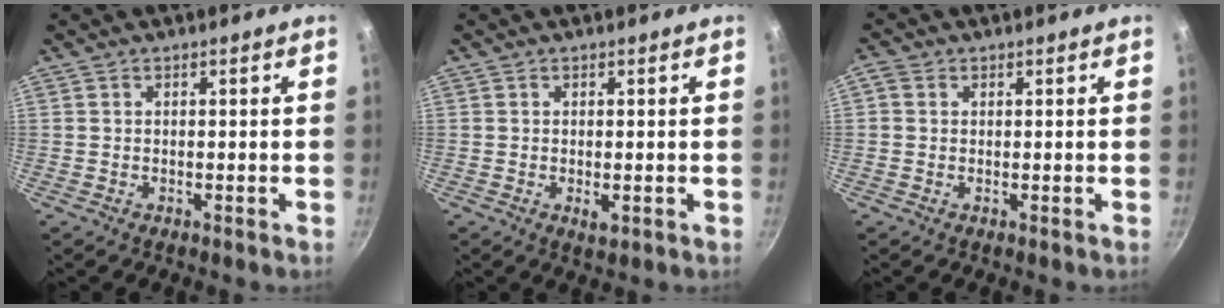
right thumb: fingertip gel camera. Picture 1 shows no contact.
{"total": 2.0, "force": [-0.5, 0.9, 1.8], "torque": [-0.032, -0.005, -0.008]}
{"total": 1.4, "force": [0.1, 1.3, 0.6], "torque": [-0.013, 0.005, -0.002]}